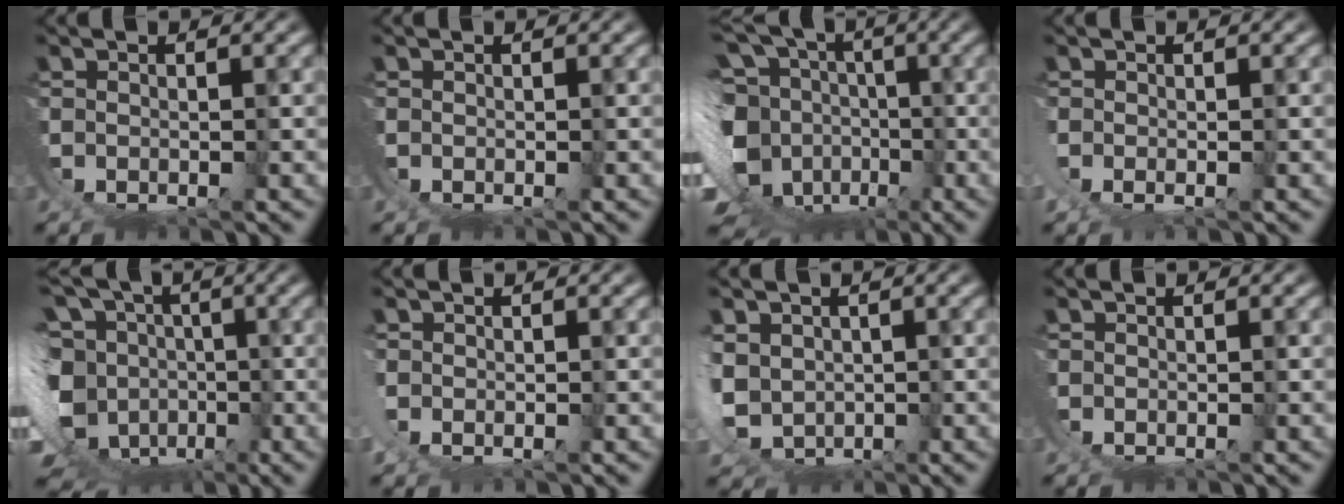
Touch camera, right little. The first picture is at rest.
{"total": 0.0}
{"total": 11.6, "force": [-1.3, 9.0, 7.2], "torque": [-0.162, -0.057, -0.009]}
{"total": 1.1, "force": [0.0, 0.2, 1.1], "torque": [-0.028, -0.007, 0.004]}
{"total": 13.5, "force": [-1.3, 11.0, 7.6], "torque": [-0.162, -0.047, -0.021]}
{"total": 1.2, "force": [0.4, 0.4, 1.0], "torque": [-0.034, -0.008, 0.014]}
{"total": 5.8, "force": [-0.1, 4.8, 3.2], "torque": [-0.116, -0.038, 0.018]}
{"total": 0.0}